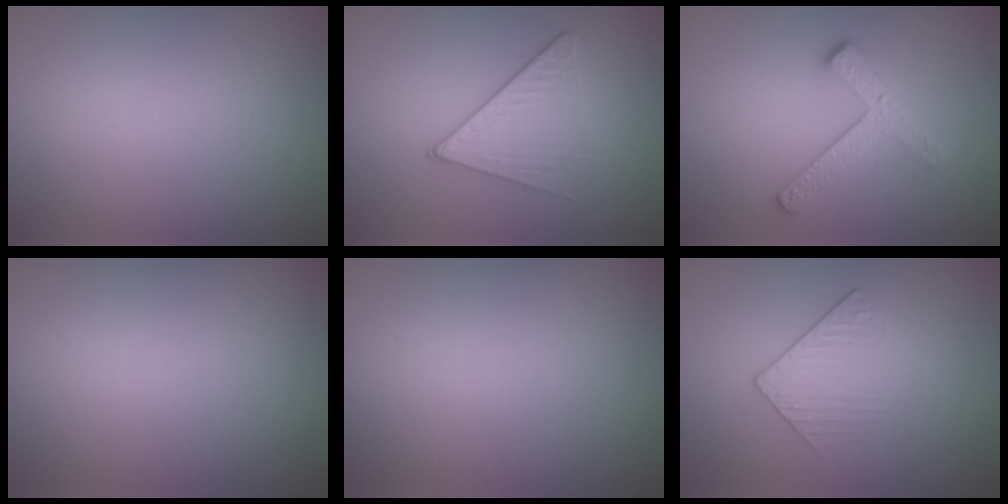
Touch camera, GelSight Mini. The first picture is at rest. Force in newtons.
{"total": 3.4, "press": 2.9, "slide": 1.8}
{"total": 3.0, "press": 2.5, "slide": 1.8}
{"total": 0.0}
{"total": 0.0}
{"total": 1.9, "press": 1.6, "slide": 1.0}